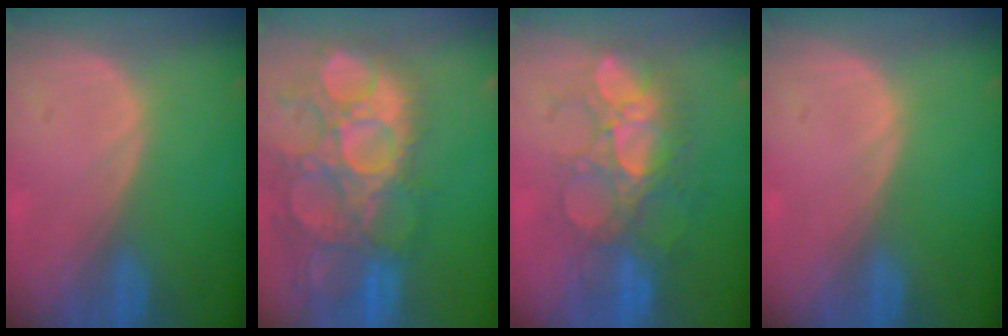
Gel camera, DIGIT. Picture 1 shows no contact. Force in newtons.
{"total": 15.0, "press": 12.6, "slide": 8.2}
{"total": 8.9, "press": 8.8, "slide": 1.4}
{"total": 0.0}